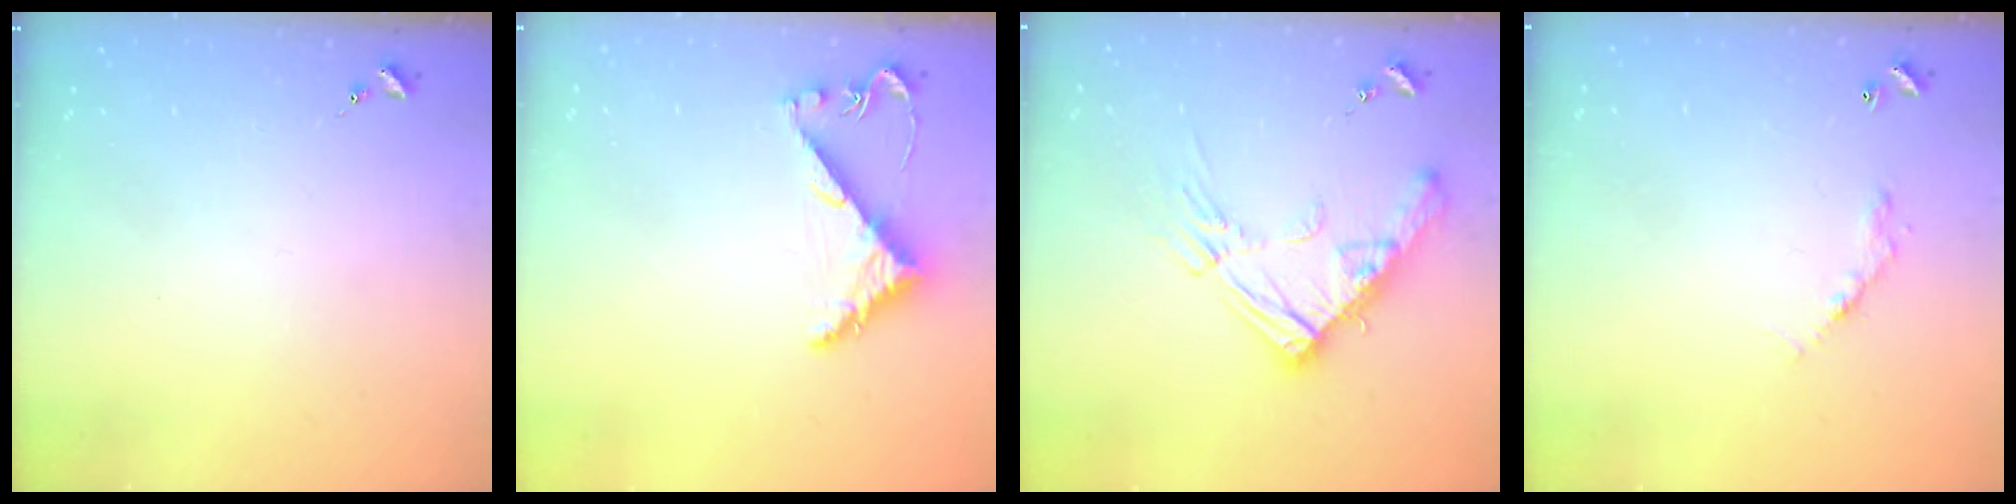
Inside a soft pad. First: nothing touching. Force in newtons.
{"total": 5.2, "press": 5.2, "slide": 0.4}
{"total": 16.4, "press": 16.4, "slide": 1.8}
{"total": 5.1, "press": 5.1, "slide": 0.4}